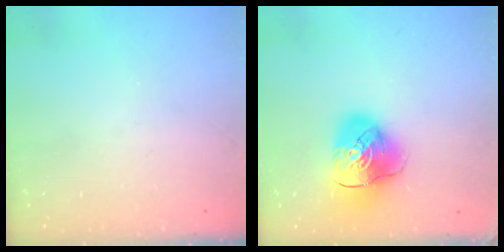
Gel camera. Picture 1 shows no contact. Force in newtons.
{"total": 12.1, "press": 11.9, "slide": 1.9}